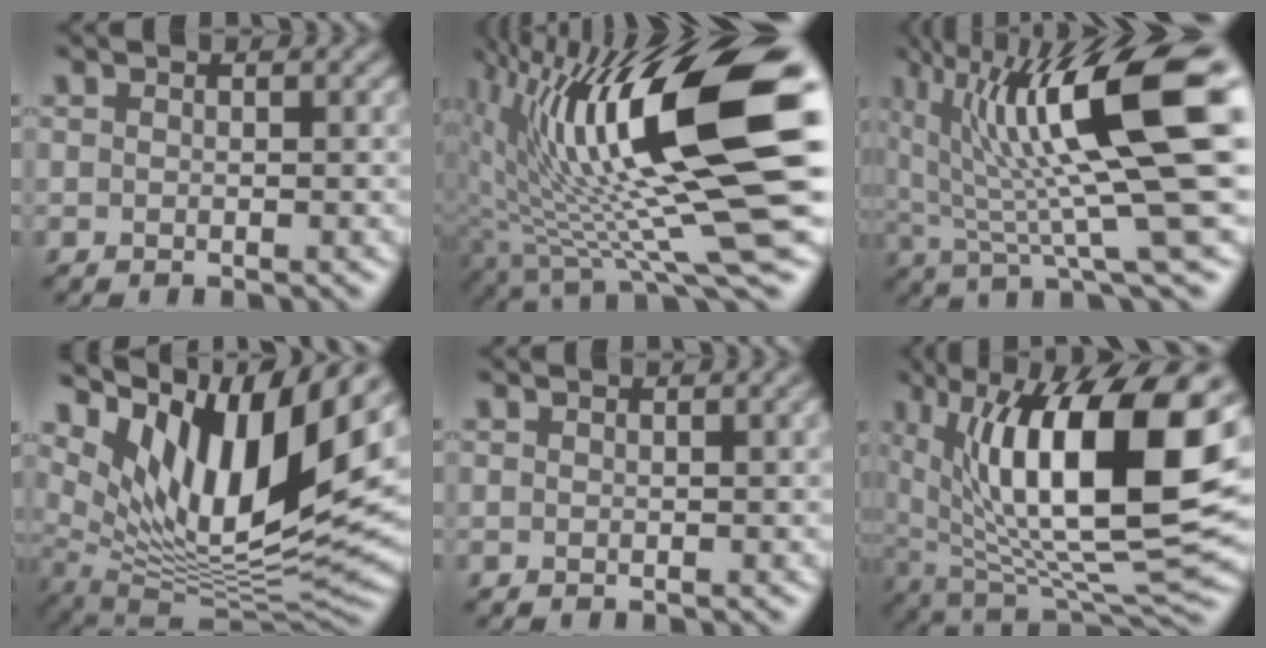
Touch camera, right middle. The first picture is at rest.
{"total": 17.2, "force": [2.3, 4.6, 16.4], "torque": [-0.269, 0.002, 0.045]}
{"total": 15.0, "force": [4.5, 2.8, 14.0], "torque": [-0.212, 0.010, 0.079]}
{"total": 13.8, "force": [6.8, 4.9, 11.0], "torque": [-0.200, 0.003, 0.126]}
{"total": 1.0, "force": [0.2, 0.3, 0.9], "torque": [-0.008, 0.004, 0.002]}
{"total": 16.1, "force": [3.6, 6.3, 14.3], "torque": [-0.242, 0.004, 0.060]}